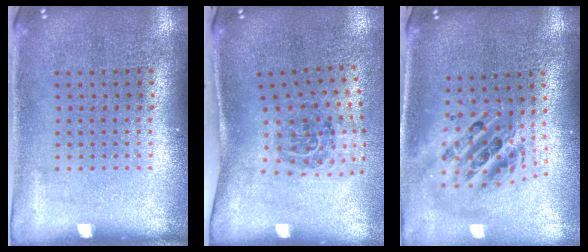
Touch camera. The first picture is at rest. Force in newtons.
{"total": 1.8, "press": 1.1, "slide": 1.4}
{"total": 2.3, "press": 1.7, "slide": 1.5}